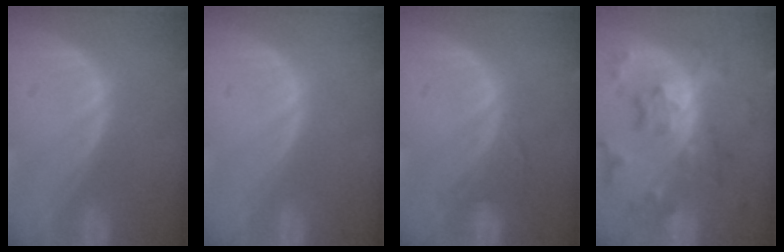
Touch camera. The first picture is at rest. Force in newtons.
{"total": 0.0}
{"total": 3.0, "press": 3.0, "slide": 0.2}
{"total": 9.5, "press": 9.5, "slide": 0.8}